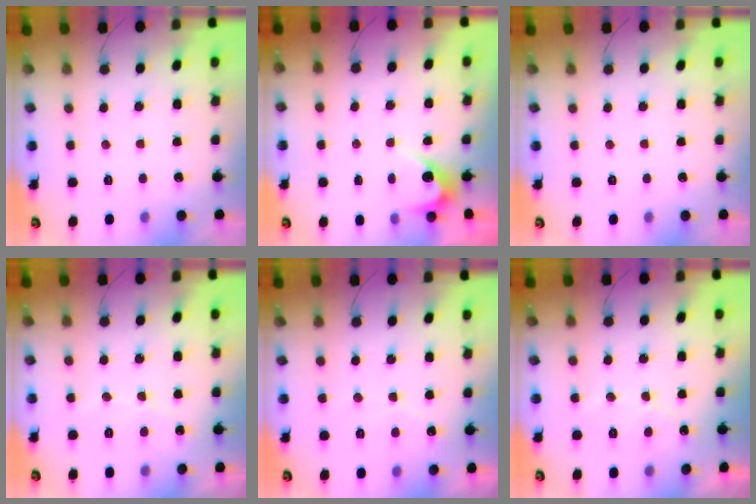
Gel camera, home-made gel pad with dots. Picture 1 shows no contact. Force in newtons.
{"total": 3.0, "press": 3.0, "slide": 0.2}
{"total": 0.0}
{"total": 4.0, "press": 4.0, "slide": 0.3}
{"total": 2.7, "press": 2.7, "slide": 0.1}
{"total": 5.3, "press": 5.3, "slide": 0.2}